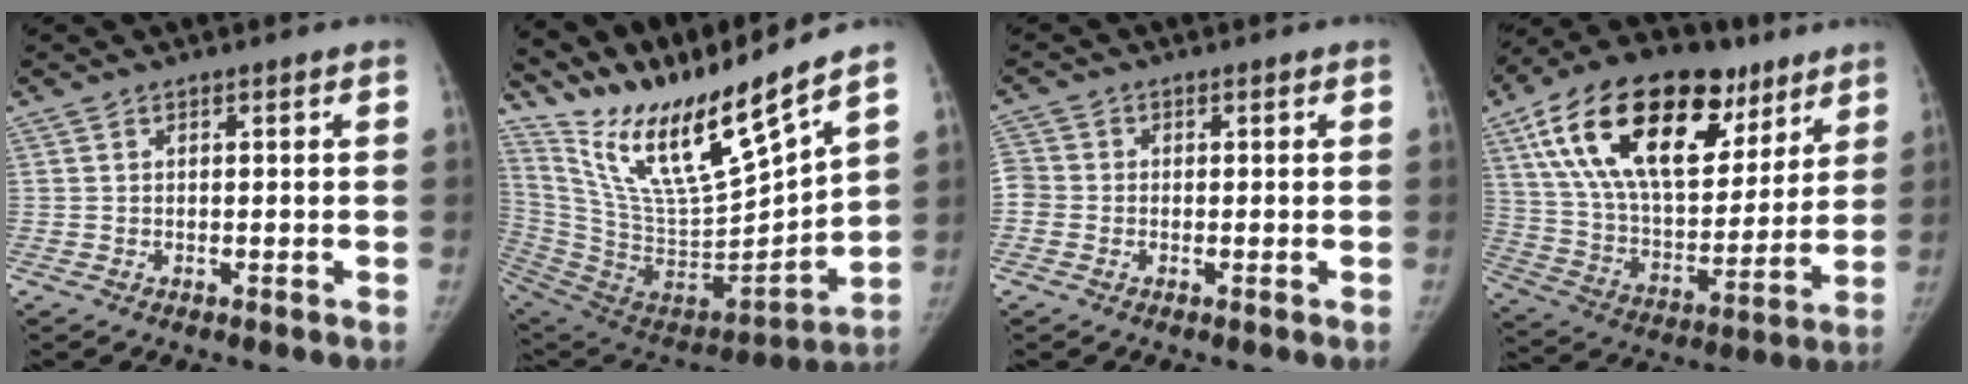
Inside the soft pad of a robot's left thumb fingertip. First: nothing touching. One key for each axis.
{"total": 23.6, "fx": 18.7, "fy": 2.5, "fz": 14.2, "tx": -0.218, "ty": -0.097, "tz": 0.353}
{"total": 3.6, "fx": -0.7, "fy": 3.3, "fz": 1.3, "tx": -0.021, "ty": 0.007, "tz": -0.020}
{"total": 30.7, "fx": 15.3, "fy": 16.4, "fz": 20.9, "tx": -0.332, "ty": -0.001, "tz": 0.263}